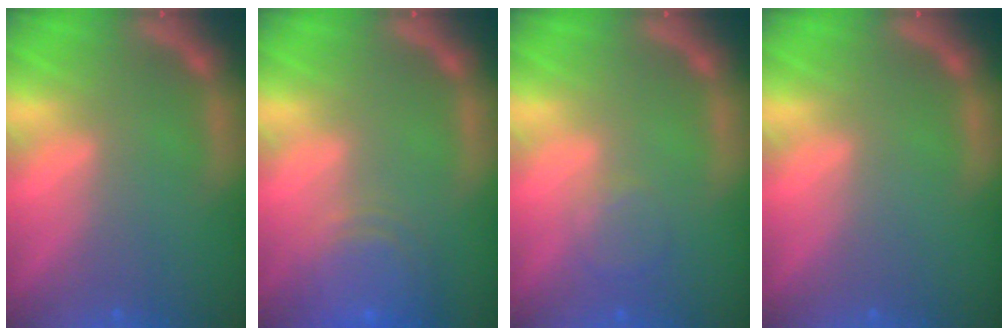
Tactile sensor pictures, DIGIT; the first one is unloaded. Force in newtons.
{"total": 6.1}
{"total": 2.0}
{"total": 0.0}